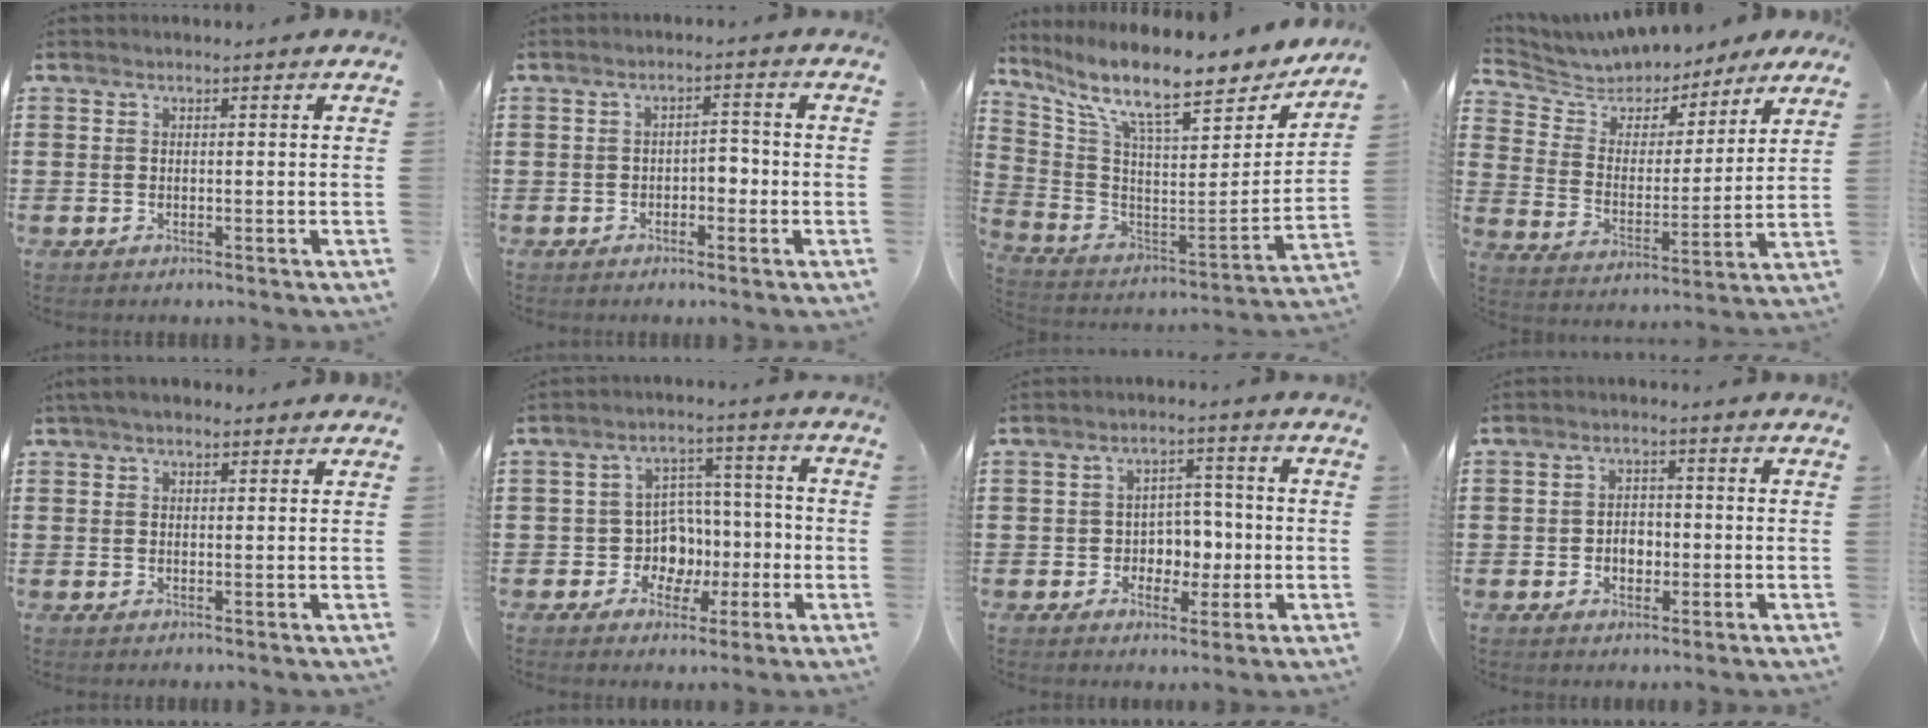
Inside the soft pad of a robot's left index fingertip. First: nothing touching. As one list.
[{"total": 2.5, "force": [-1.3, 1.4, 1.6], "torque": [-0.033, 0.004, -0.030]}, {"total": 12.6, "force": [10.0, 1.7, 7.5], "torque": [-0.167, -0.077, 0.165]}, {"total": 5.9, "force": [5.7, 1.6, 0.1], "torque": [-0.040, -0.041, 0.097]}, {"total": 2.4, "force": [1.7, 1.0, 1.3], "torque": [-0.031, 0.008, 0.031]}, {"total": 7.3, "force": [-1.0, 6.7, 2.7], "torque": [-0.063, 0.004, -0.011]}, {"total": 4.8, "force": [-0.8, 4.2, 2.1], "torque": [-0.039, 0.003, -0.023]}, {"total": 3.1, "force": [-0.9, 2.2, 2.0], "torque": [-0.034, 0.000, -0.022]}]